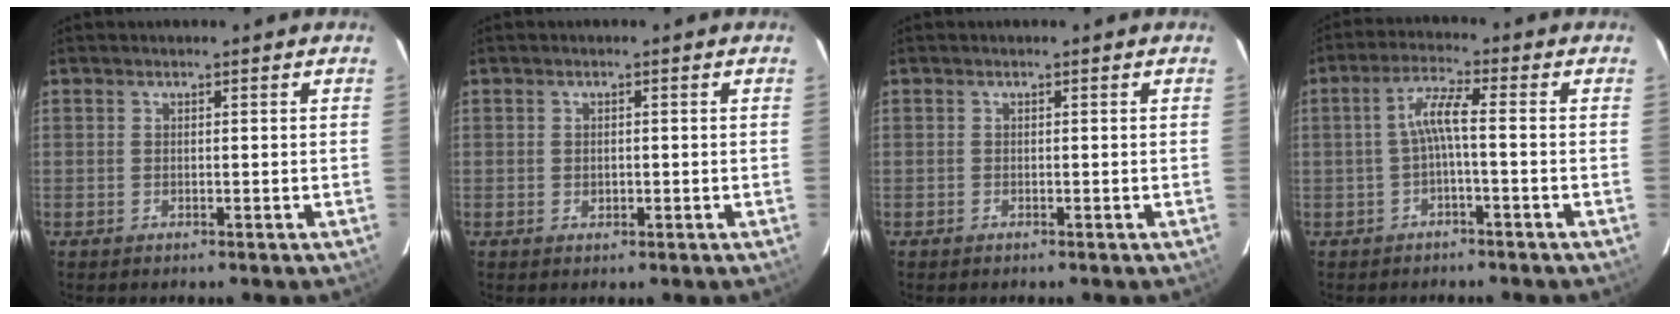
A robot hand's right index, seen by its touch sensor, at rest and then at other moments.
{"total": 1.1, "force": [-0.1, 1.0, 0.5], "torque": [-0.005, 0.000, -0.001]}
{"total": 0.0}
{"total": 4.5, "force": [-1.2, 0.1, 4.3], "torque": [-0.093, 0.010, -0.022]}